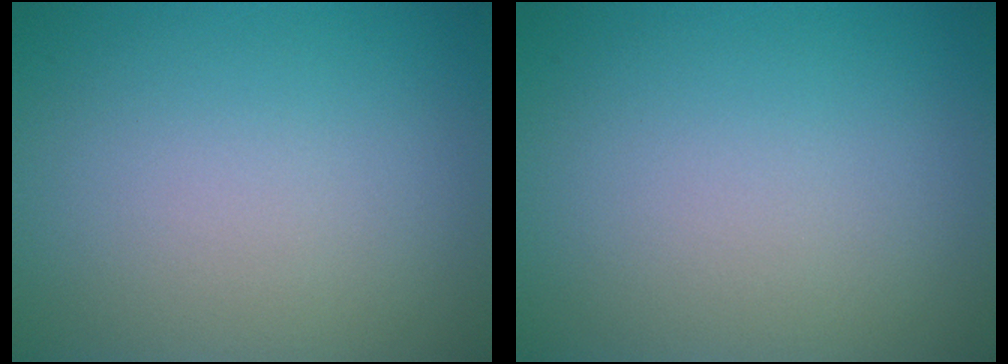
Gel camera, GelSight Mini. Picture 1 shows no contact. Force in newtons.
{"total": 0.0}